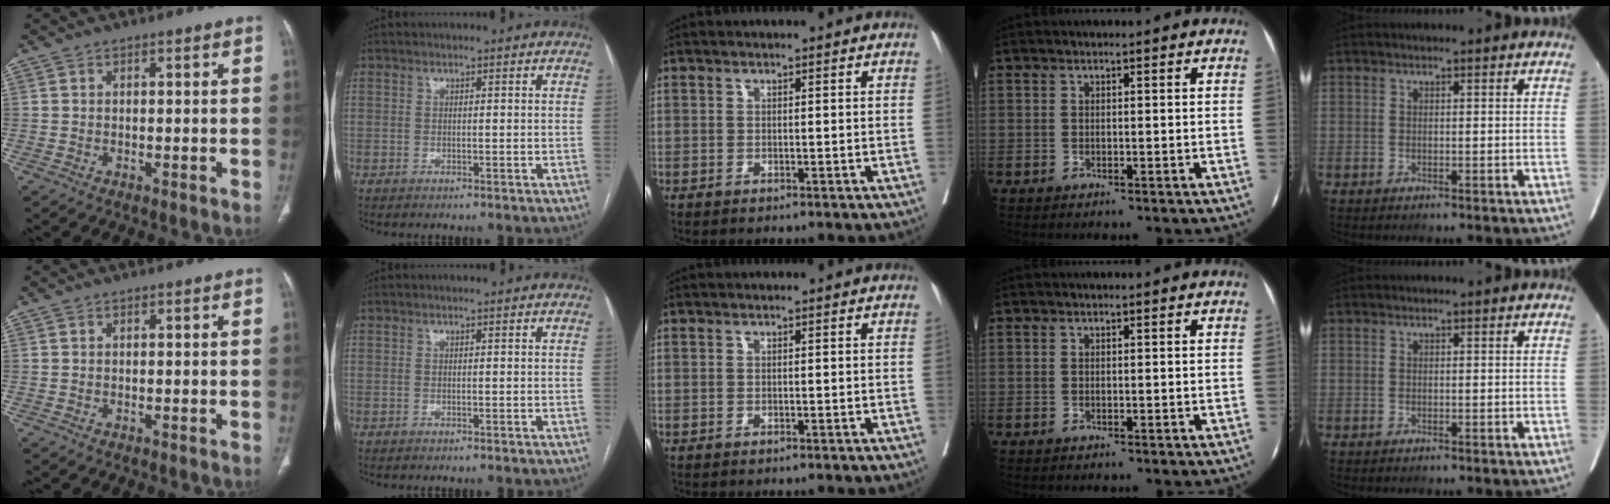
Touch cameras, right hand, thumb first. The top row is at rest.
{}